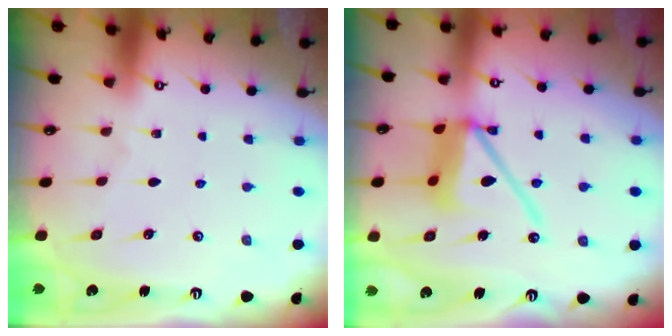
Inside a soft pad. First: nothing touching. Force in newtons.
{"total": 13.6, "press": 13.5, "slide": 1.9}